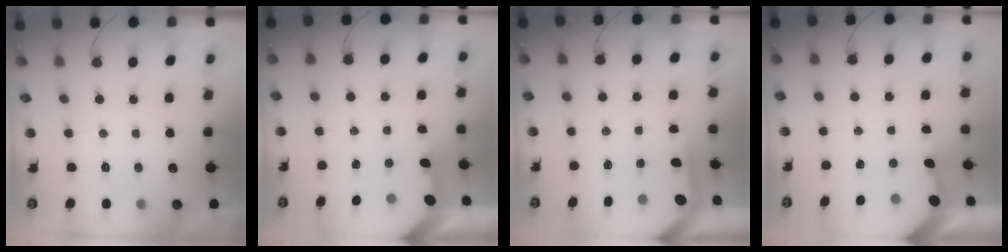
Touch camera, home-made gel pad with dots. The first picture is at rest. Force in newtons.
{"total": 3.2, "press": 3.2, "slide": 0.3}
{"total": 3.6, "press": 3.6, "slide": 0.4}
{"total": 3.4, "press": 3.4, "slide": 0.3}